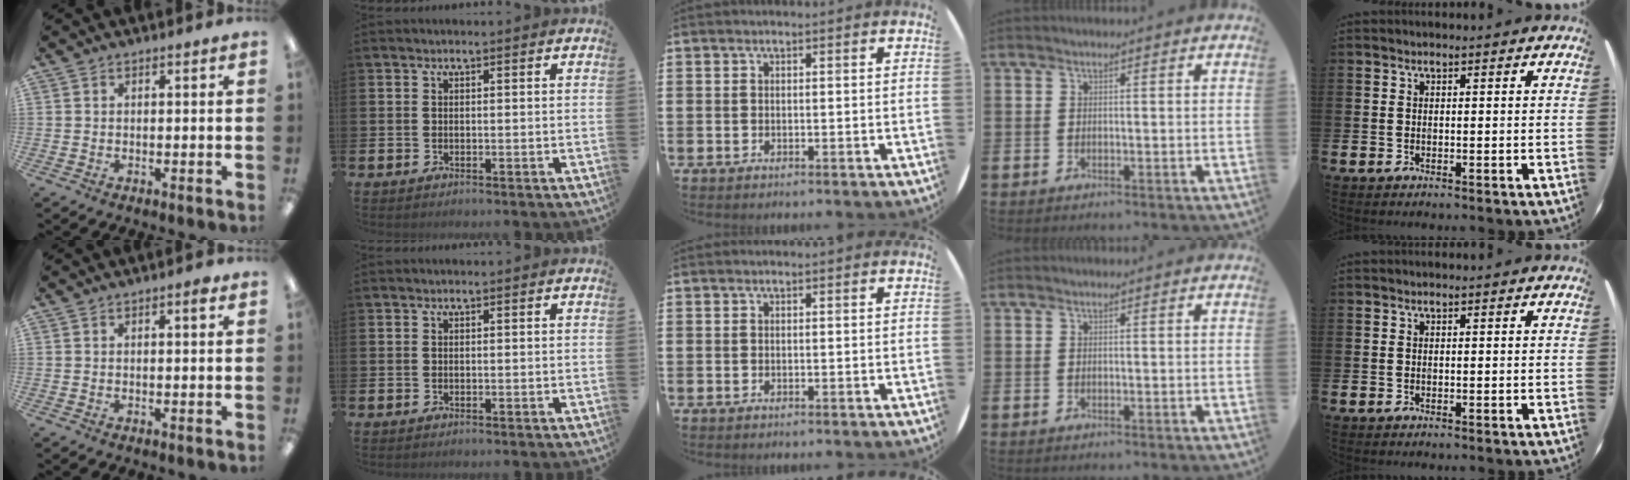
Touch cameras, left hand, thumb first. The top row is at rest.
{"thumb": {"total": 1.5, "force": [0.8, 0.4, 1.2], "torque": [-0.017, 0.000, 0.012]}}